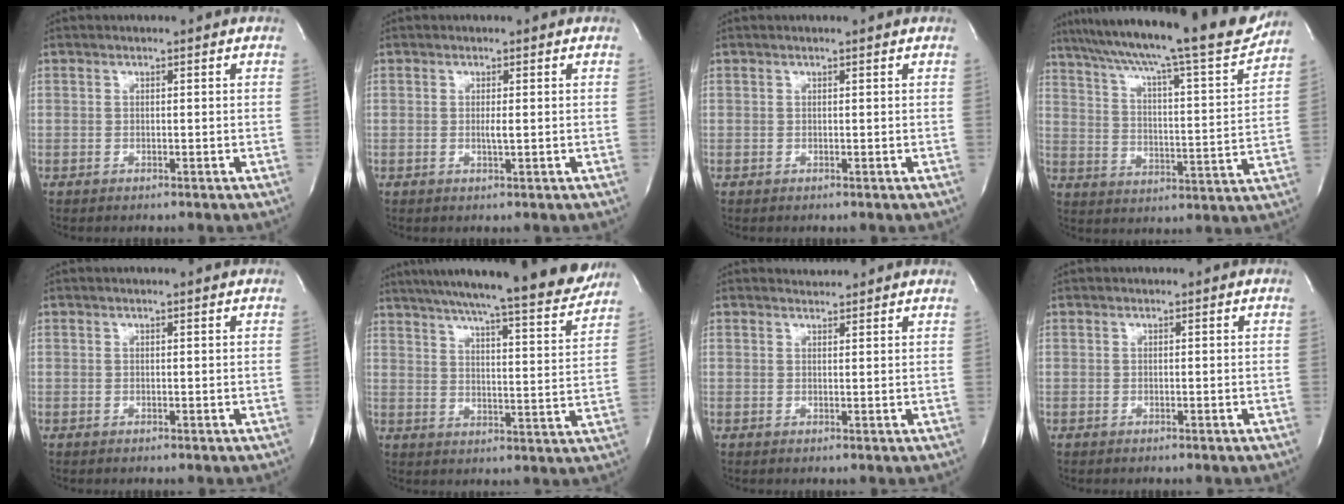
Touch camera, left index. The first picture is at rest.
{"total": 1.2, "force": [0.0, 0.0, 1.2], "torque": [-0.029, -0.003, 0.001]}
{"total": 0.5, "force": [0.4, -0.1, 0.3], "torque": [-0.008, 0.001, 0.011]}
{"total": 25.8, "force": [22.2, 1.5, 13.0], "torque": [-0.219, -0.025, 0.306]}
{"total": 0.8, "force": [0.7, -0.2, 0.5], "torque": [-0.013, 0.005, 0.015]}
{"total": 21.2, "force": [19.1, 0.9, 9.3], "torque": [-0.141, -0.033, 0.252]}
{"total": 1.8, "force": [1.8, -0.1, -0.3], "torque": [-0.008, 0.004, 0.029]}
{"total": 0.0}